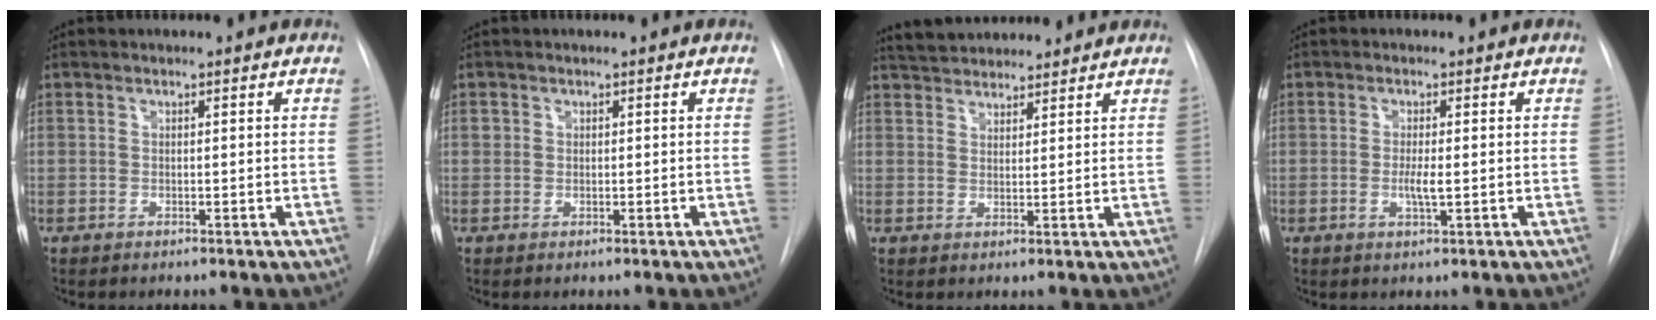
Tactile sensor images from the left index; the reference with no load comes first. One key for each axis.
{"total": 0.9, "fx": 0.3, "fy": 0.9, "fz": 0.1, "tx": 0.005, "ty": 0.008, "tz": 0.003}
{"total": 8.2, "fx": 7.7, "fy": 1.9, "fz": 2.0, "tx": -0.034, "ty": 0.024, "tz": 0.120}
{"total": 2.3, "fx": -0.5, "fy": 0.2, "fz": 2.2, "tx": -0.046, "ty": -0.010, "tz": -0.009}